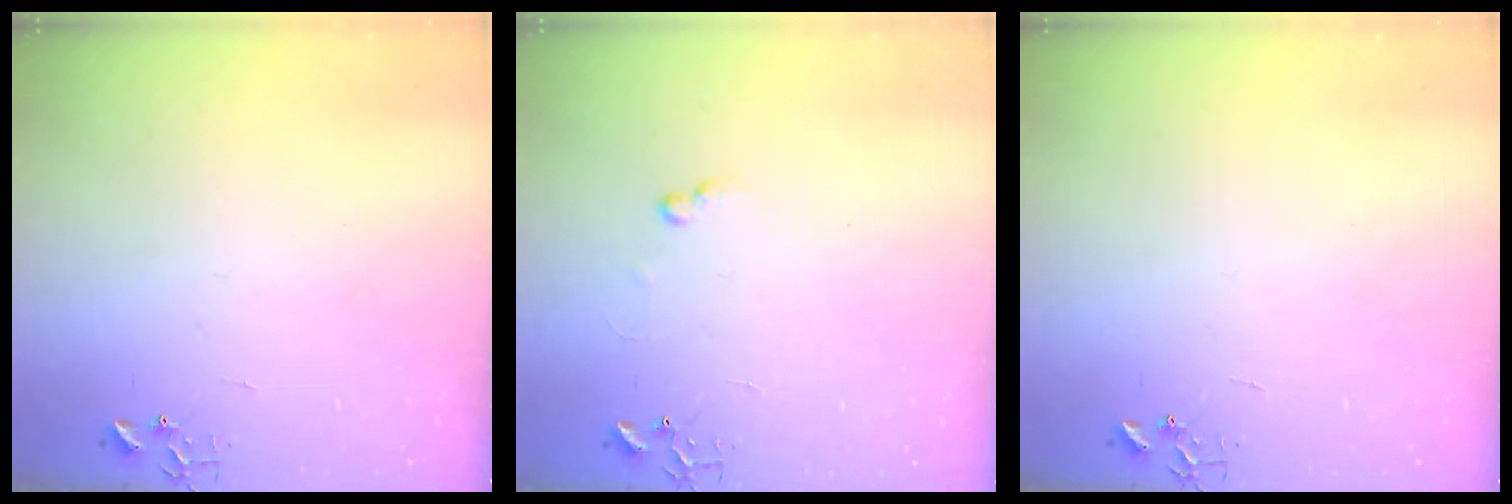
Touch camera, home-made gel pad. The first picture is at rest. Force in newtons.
{"total": 5.4, "press": 5.4, "slide": 0.6}
{"total": 0.0}